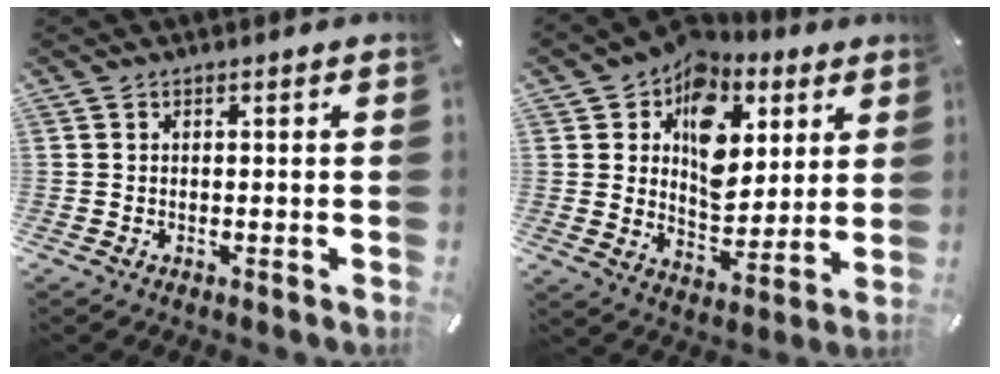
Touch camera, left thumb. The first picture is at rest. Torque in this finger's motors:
{"motor_torque": [2.47, 2.54, 1.47, -1.20, 0.42]}